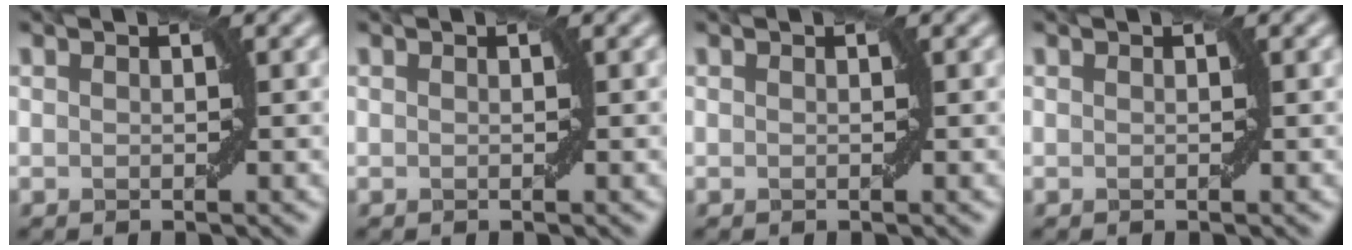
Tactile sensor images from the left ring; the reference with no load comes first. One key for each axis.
{"total": 0.0}
{"total": 0.0}
{"total": 0.0}